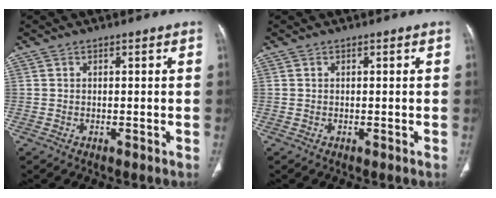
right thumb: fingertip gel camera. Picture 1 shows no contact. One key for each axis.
{"total": 0.0}